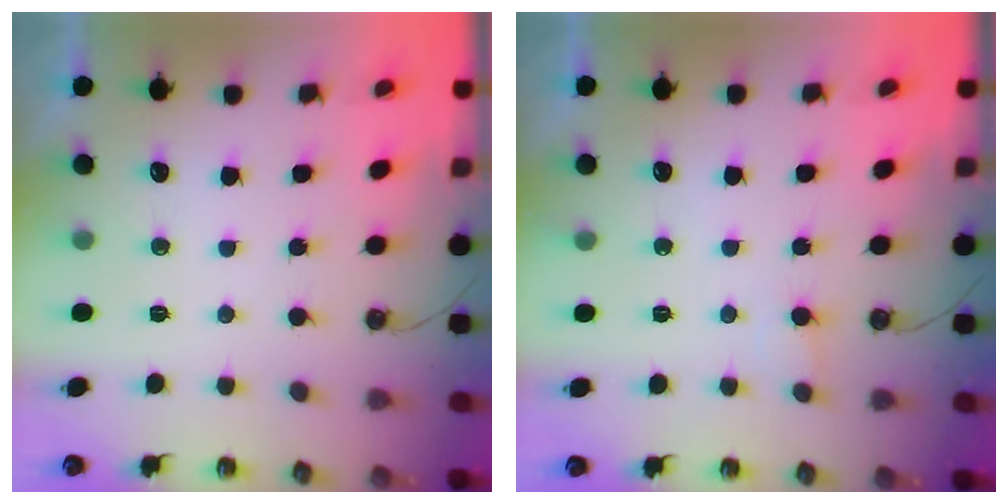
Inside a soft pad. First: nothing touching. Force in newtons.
{"total": 5.2, "press": 5.2, "slide": 0.4}